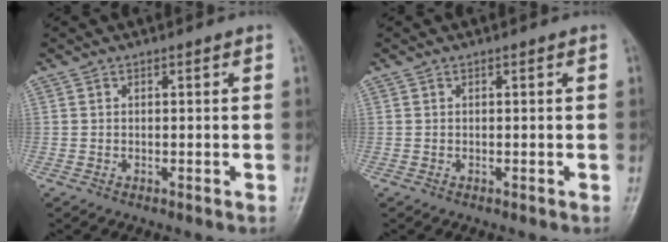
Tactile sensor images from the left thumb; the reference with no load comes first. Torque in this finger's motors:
{"motor_torque": [0.00, 0.00, 0.00, -0.02, 0.00]}